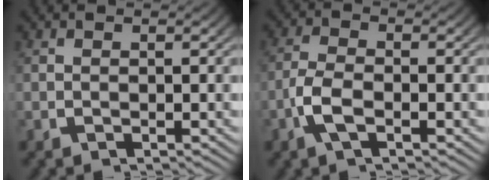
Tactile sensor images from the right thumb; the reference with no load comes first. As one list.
[{"total": 3.5, "force": [-1.8, 1.8, 2.4], "torque": [-0.075, -0.010, -0.033]}]